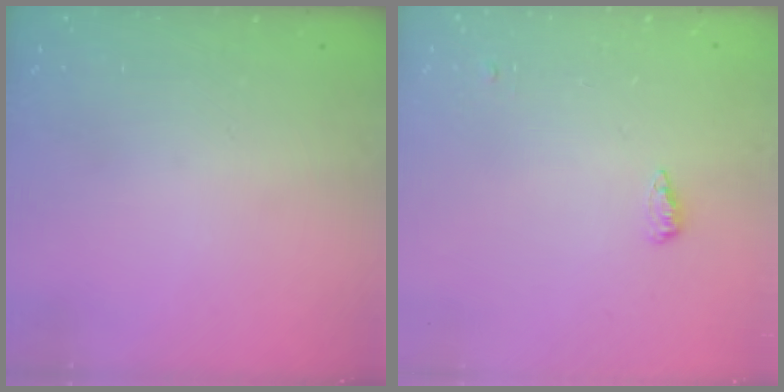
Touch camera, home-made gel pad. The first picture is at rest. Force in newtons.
{"total": 8.7, "press": 5.7, "slide": 6.5}